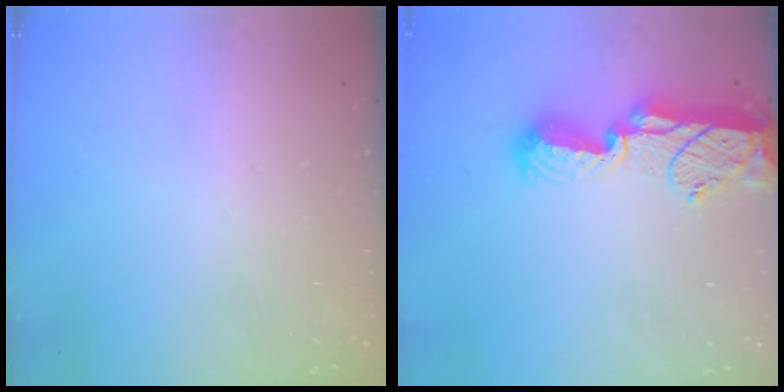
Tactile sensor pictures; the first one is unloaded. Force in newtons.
{"total": 15.4, "press": 14.2, "slide": 6.0}